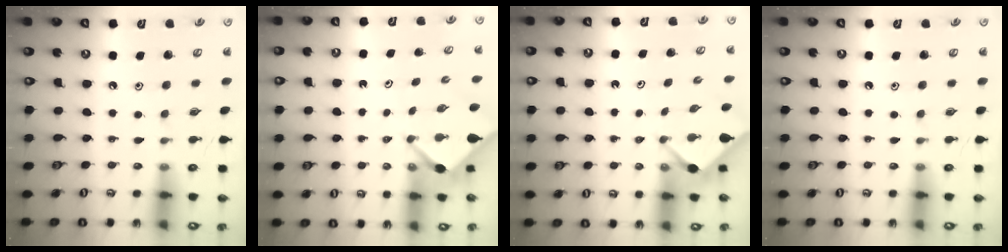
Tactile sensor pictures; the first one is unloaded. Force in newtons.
{"total": 2.6, "press": 2.6, "slide": 0.3}
{"total": 2.9, "press": 2.9, "slide": 0.3}
{"total": 0.0}